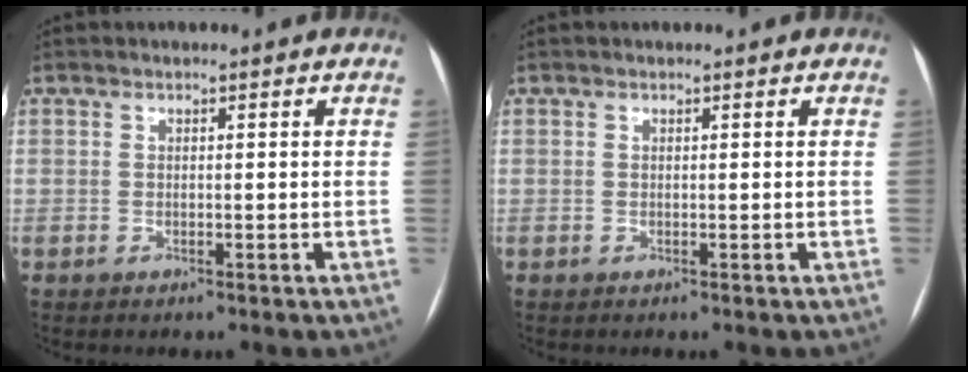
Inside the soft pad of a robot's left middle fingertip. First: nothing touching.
{"total": 0.0}